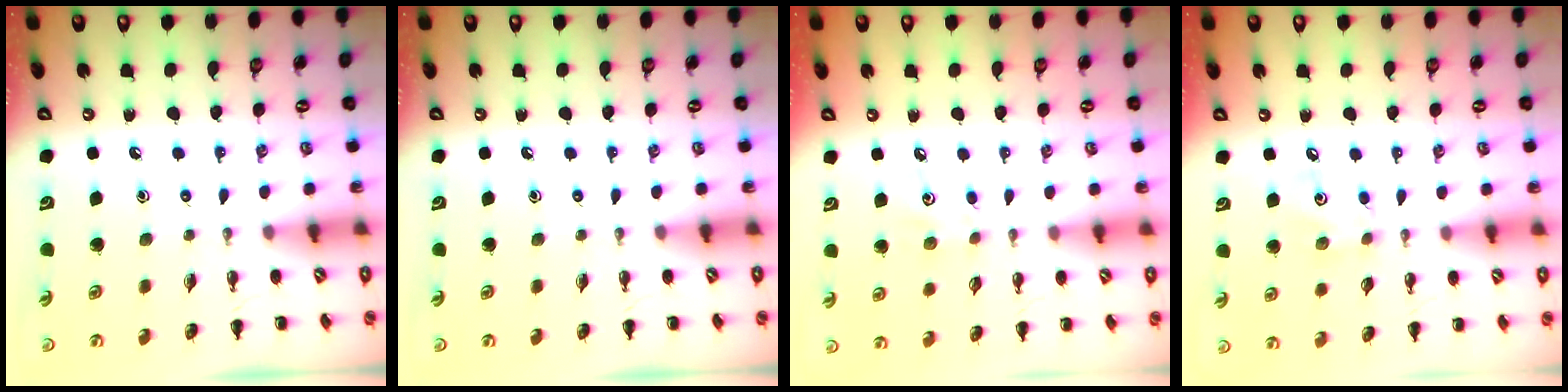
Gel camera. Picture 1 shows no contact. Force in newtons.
{"total": 0.0}
{"total": 4.7, "press": 4.6, "slide": 1.1}
{"total": 4.0, "press": 3.8, "slide": 1.0}